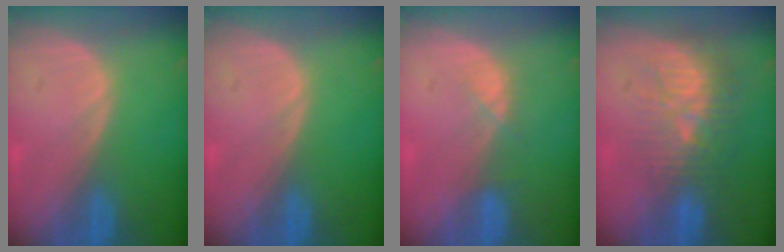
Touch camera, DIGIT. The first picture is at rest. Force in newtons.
{"total": 0.0}
{"total": 1.9, "press": 1.7, "slide": 0.9}
{"total": 10.1, "press": 9.0, "slide": 4.8}